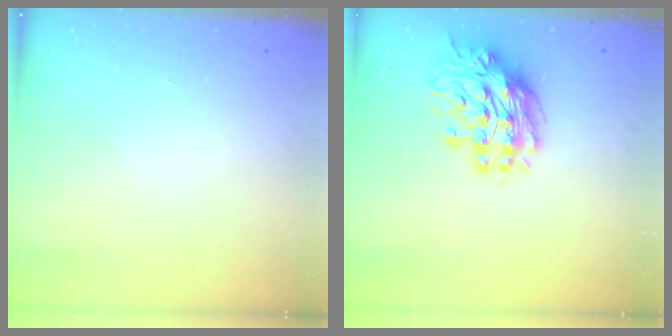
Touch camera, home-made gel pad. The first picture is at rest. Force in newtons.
{"total": 14.5, "press": 14.4, "slide": 1.3}